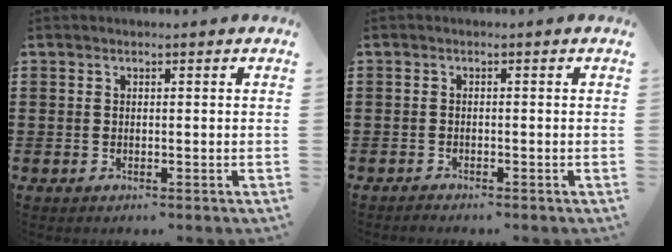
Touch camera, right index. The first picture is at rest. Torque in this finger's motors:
{"motor_torque": [-0.77, 0.78, -0.18, -0.05]}